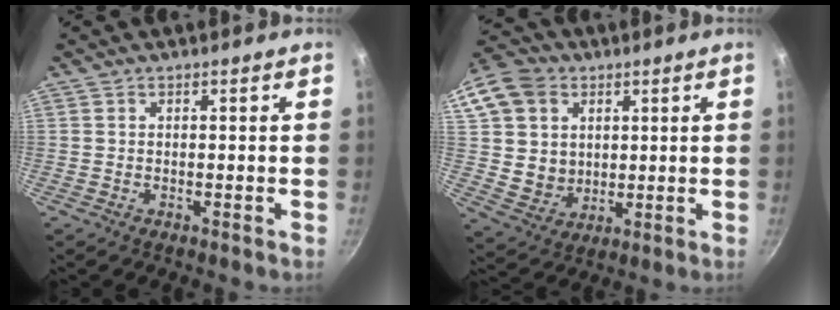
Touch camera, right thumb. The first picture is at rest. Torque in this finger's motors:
{"motor_torque": [-0.53, 0.67, 0.36, -0.33, 0.03]}